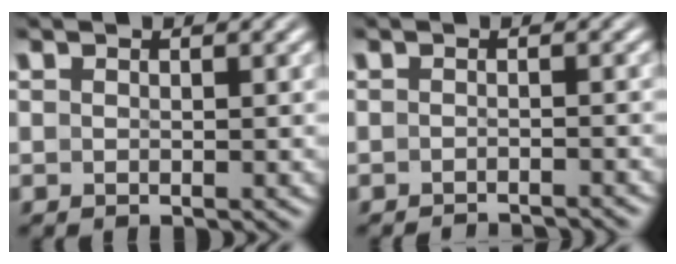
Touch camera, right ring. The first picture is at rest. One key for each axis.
{"total": 2.8, "fx": -2.7, "fy": -0.1, "fz": 0.1, "tx": -0.002, "ty": -0.008, "tz": -0.040}